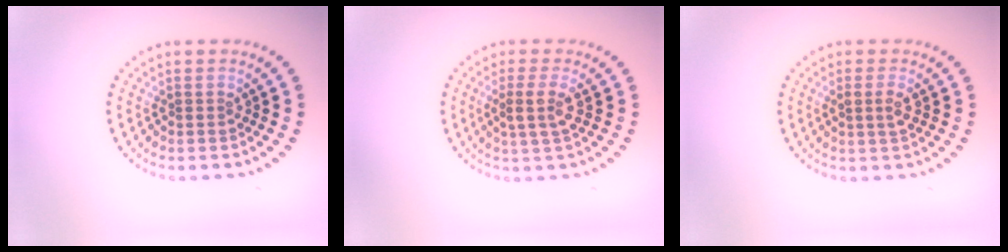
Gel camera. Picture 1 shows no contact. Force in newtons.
{"total": 2.3, "press": 2.0, "slide": 1.1}
{"total": 1.5, "press": 1.4, "slide": 0.4}